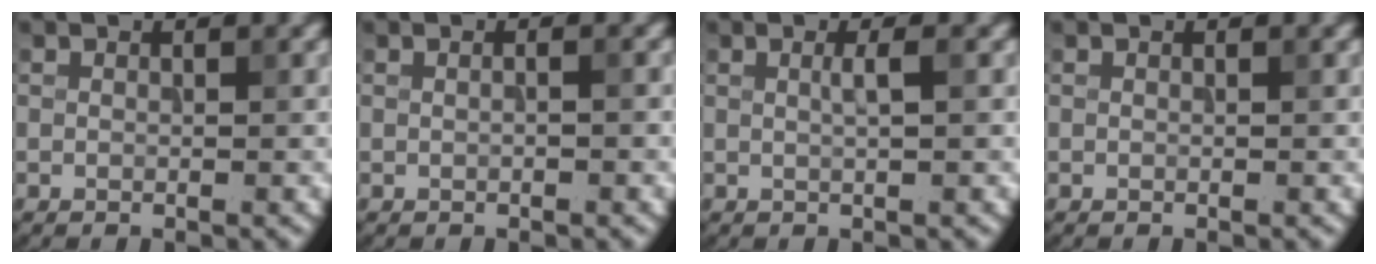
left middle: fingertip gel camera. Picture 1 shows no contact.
{"total": 1.4, "force": [0.4, 0.6, 1.1], "torque": [-0.007, 0.001, -0.009]}
{"total": 1.4, "force": [0.2, 0.3, 1.3], "torque": [-0.024, 0.005, 0.001]}
{"total": 0.0}